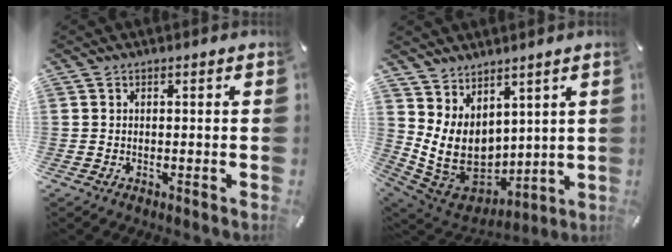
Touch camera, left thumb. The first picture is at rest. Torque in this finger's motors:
{"motor_torque": [1.07, 0.89, 1.96, -0.81, 0.36]}